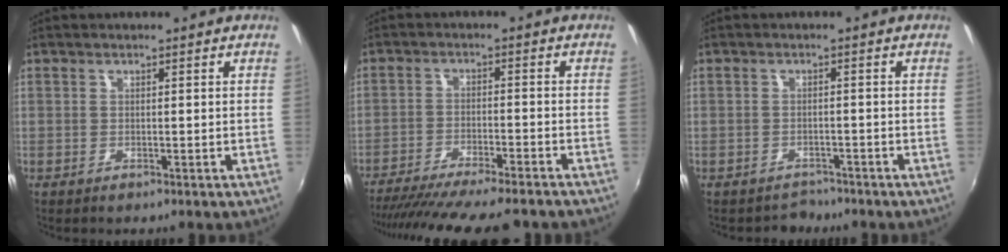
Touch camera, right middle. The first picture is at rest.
{"total": 17.1, "force": [-15.1, 1.5, 7.9], "torque": [-0.151, -0.032, -0.227]}
{"total": 2.9, "force": [-2.4, 1.6, -0.4], "torque": [-0.001, 0.007, -0.038]}